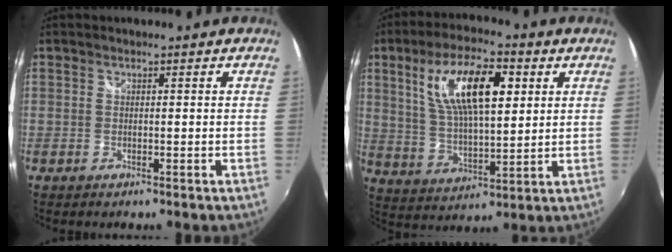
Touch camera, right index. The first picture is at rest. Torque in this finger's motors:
{"motor_torque": [1.30, 0.84, 0.57, 0.21]}